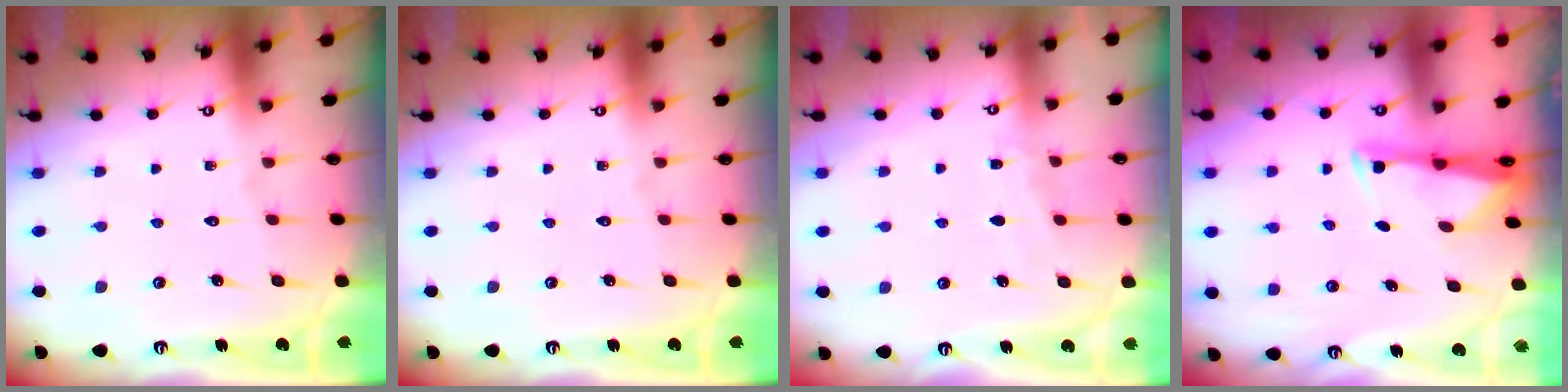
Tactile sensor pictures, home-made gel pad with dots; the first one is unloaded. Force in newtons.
{"total": 0.0}
{"total": 4.7, "press": 4.7, "slide": 0.6}
{"total": 3.0, "press": 2.9, "slide": 0.4}